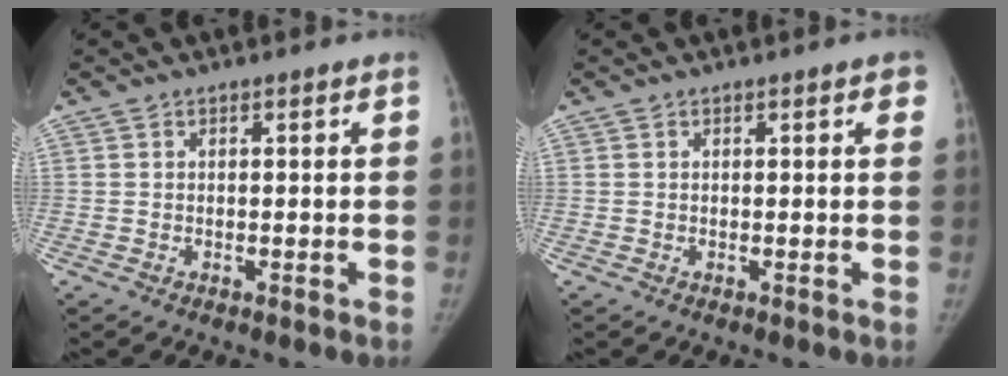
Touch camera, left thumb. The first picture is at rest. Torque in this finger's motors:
{"motor_torque": [-0.17, 0.02, 0.38, 0.09, -0.01]}